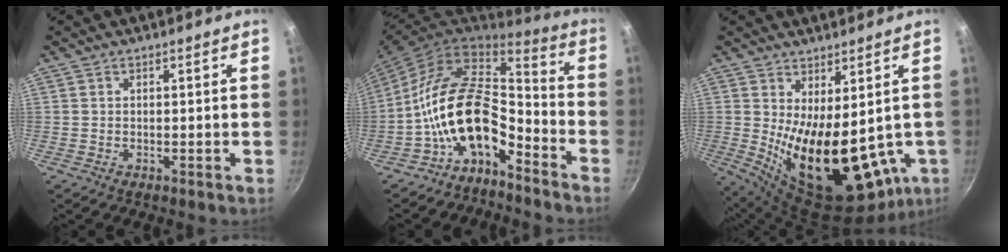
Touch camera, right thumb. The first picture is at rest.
{"total": 15.9, "force": [-7.4, 8.7, 11.0], "torque": [-0.170, 0.081, -0.153]}
{"total": 21.0, "force": [-0.9, 9.7, 18.6], "torque": [-0.256, -0.049, 0.020]}